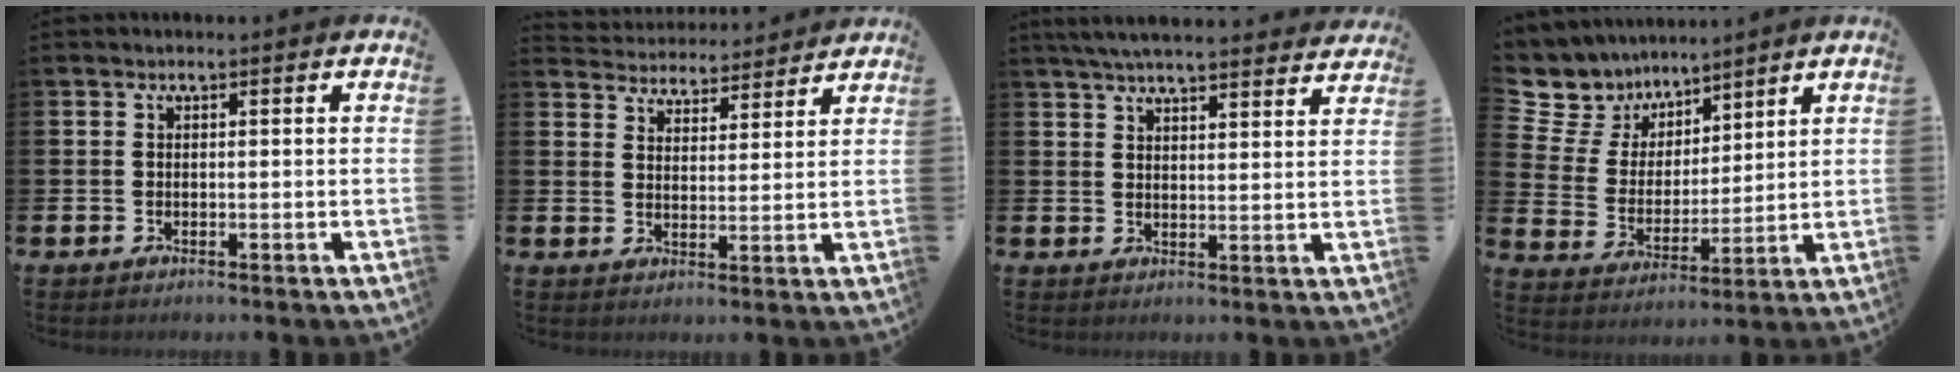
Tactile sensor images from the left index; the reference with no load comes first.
{"total": 4.5, "force": [4.4, 0.7, -0.6], "torque": [-0.006, -0.036, 0.077]}
{"total": 5.4, "force": [5.2, 0.4, 1.3], "torque": [-0.039, -0.024, 0.094]}
{"total": 7.2, "force": [6.1, 3.8, 0.1], "torque": [-0.059, -0.049, 0.111]}